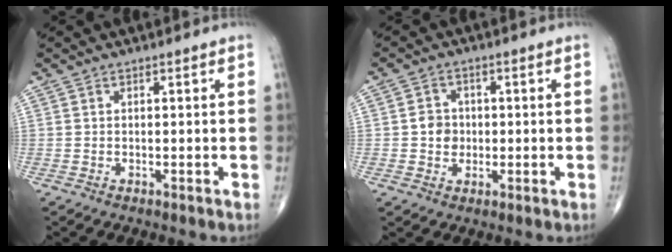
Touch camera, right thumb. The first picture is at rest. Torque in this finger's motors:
{"motor_torque": [0.58, 0.49, 0.13, 0.00, 0.08]}